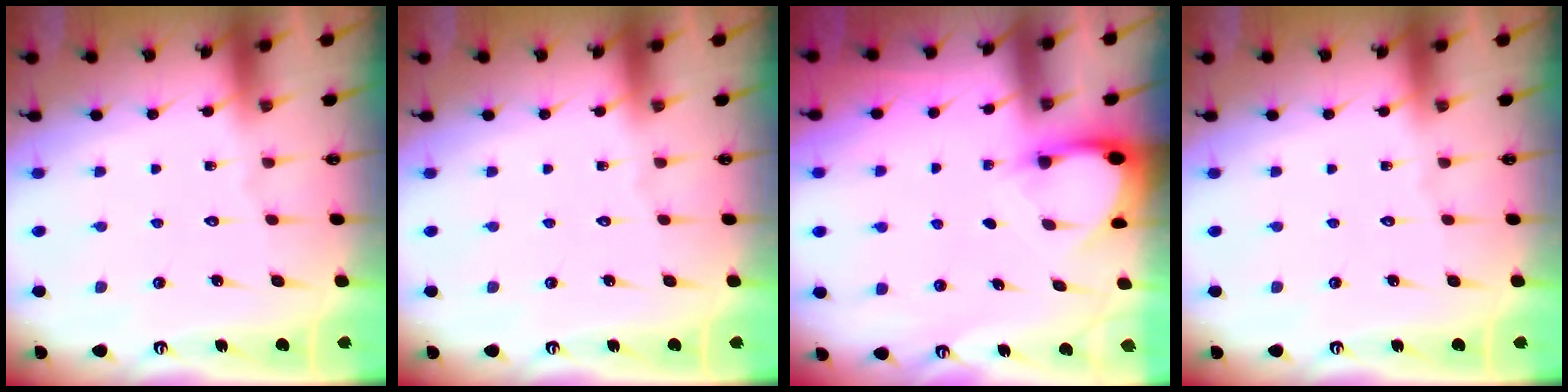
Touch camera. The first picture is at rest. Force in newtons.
{"total": 0.0}
{"total": 3.9, "press": 3.9, "slide": 0.0}
{"total": 0.0}